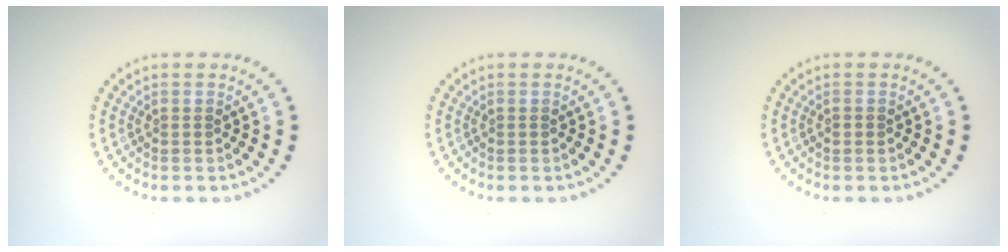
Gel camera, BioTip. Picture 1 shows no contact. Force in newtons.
{"total": 0.0}
{"total": 0.7, "press": 0.7, "slide": 0.1}